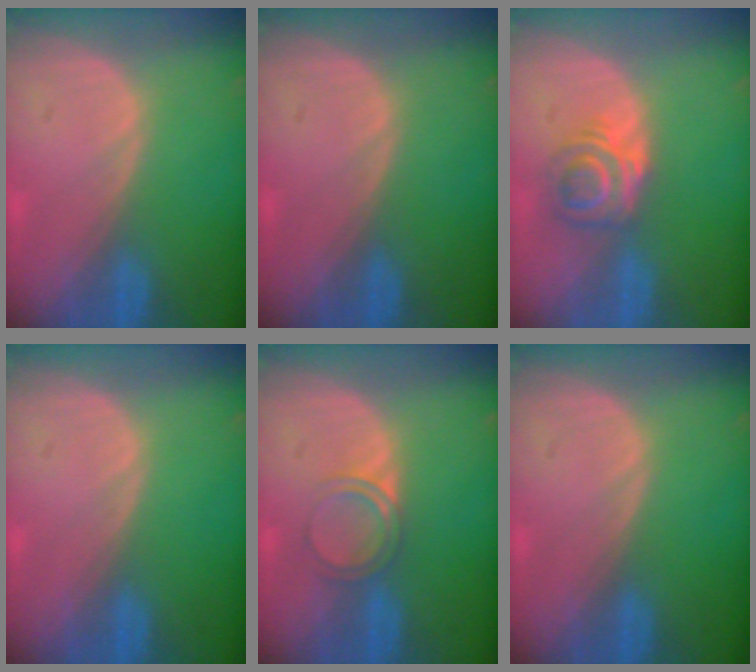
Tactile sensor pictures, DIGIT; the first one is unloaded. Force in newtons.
{"total": 0.0}
{"total": 6.1, "press": 5.0, "slide": 3.4}
{"total": 0.0}
{"total": 3.0, "press": 3.0, "slide": 0.3}
{"total": 0.0}